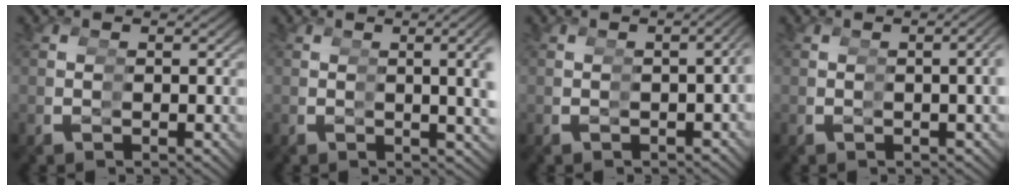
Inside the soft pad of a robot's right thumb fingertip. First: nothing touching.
{"total": 4.3, "force": [0.5, 0.8, 4.2], "torque": [-0.045, 0.010, 0.010]}
{"total": 2.6, "force": [-0.4, 1.1, 2.4], "torque": [-0.034, 0.006, -0.004]}
{"total": 2.5, "force": [0.0, 0.2, 2.5], "torque": [-0.026, 0.011, 0.000]}